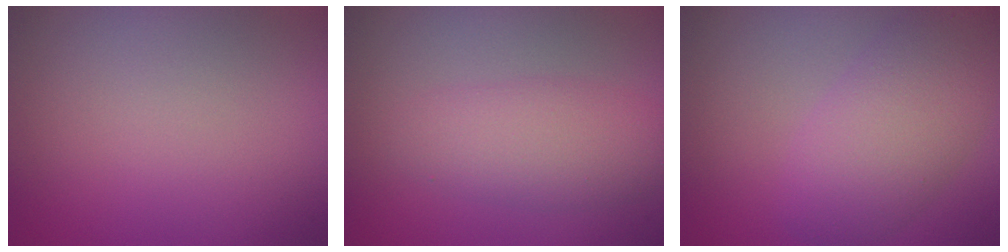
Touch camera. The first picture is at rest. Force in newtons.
{"total": 4.0, "press": 4.0, "slide": 0.0}
{"total": 6.0, "press": 6.0, "slide": 0.4}